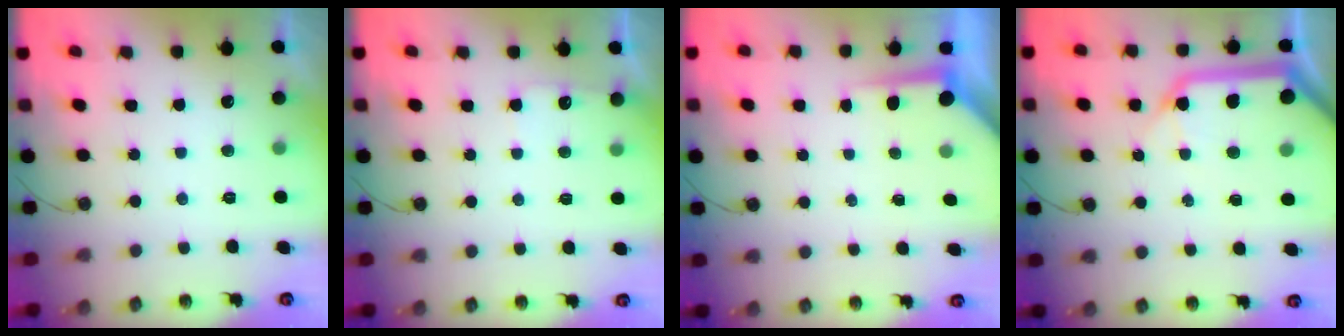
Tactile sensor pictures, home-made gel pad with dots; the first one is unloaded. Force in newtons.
{"total": 5.0, "press": 5.0, "slide": 0.5}
{"total": 4.1, "press": 4.1, "slide": 0.4}
{"total": 17.0, "press": 16.8, "slide": 2.6}